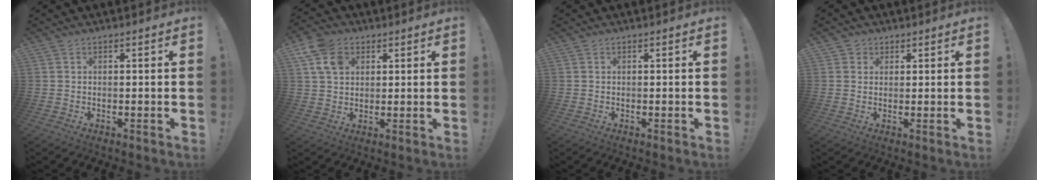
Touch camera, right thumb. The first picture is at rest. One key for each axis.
{"total": 9.9, "fx": 4.3, "fy": 7.1, "fz": 5.4, "tx": -0.095, "ty": -0.002, "tz": 0.083}
{"total": 0.0}
{"total": 2.4, "fx": 1.3, "fy": 2.0, "fz": 0.3, "tx": 0.005, "ty": -0.008, "tz": 0.022}